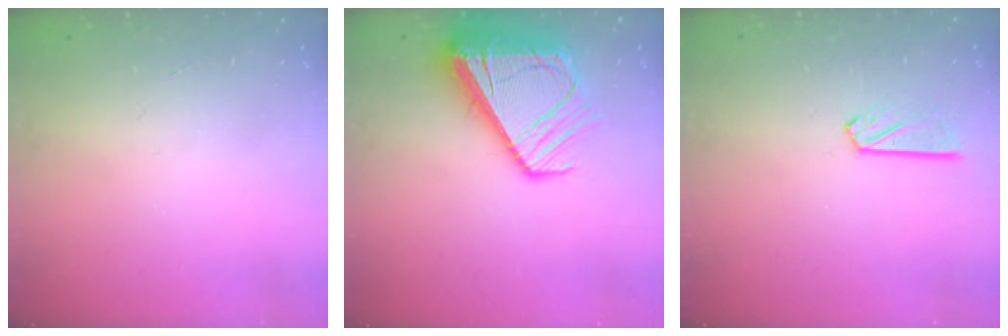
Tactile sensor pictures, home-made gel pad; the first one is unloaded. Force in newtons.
{"total": 13.5, "press": 13.4, "slide": 1.6}
{"total": 4.7, "press": 4.7, "slide": 0.4}